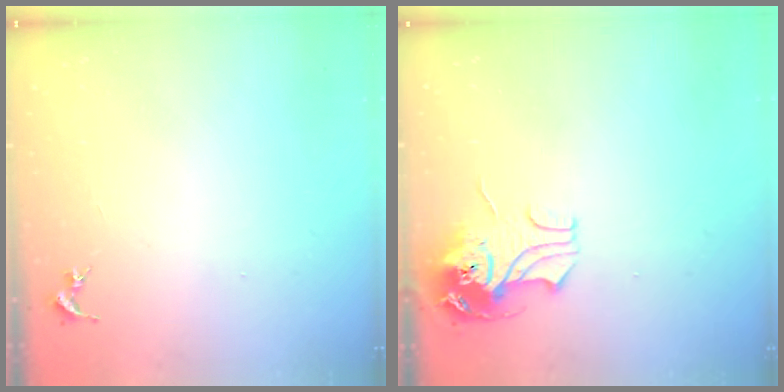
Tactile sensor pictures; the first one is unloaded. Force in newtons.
{"total": 11.0, "press": 10.9, "slide": 1.5}